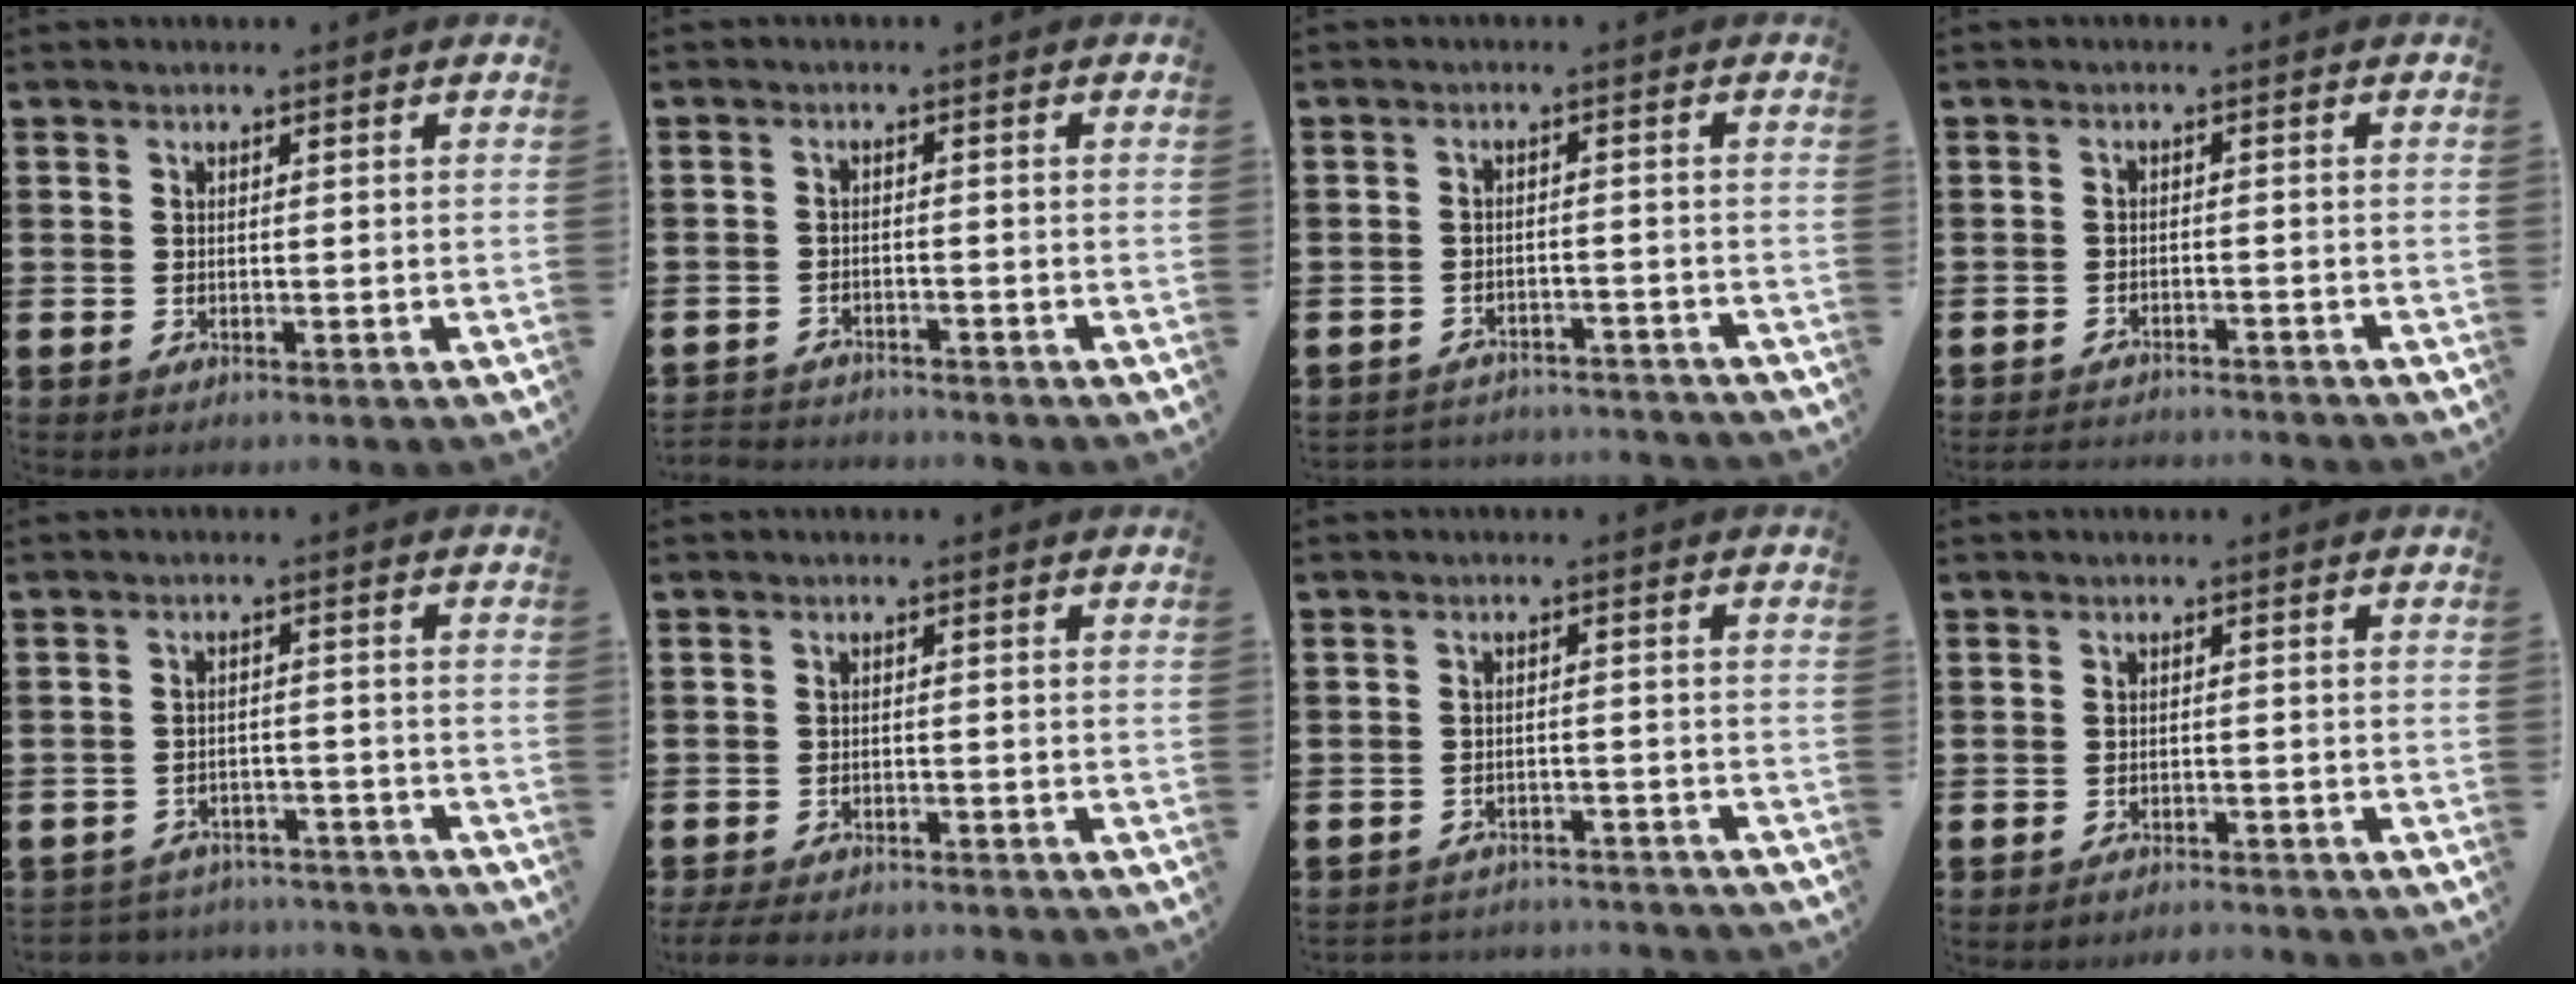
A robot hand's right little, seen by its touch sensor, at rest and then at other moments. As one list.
[{"total": 2.2, "force": [-2.2, 0.1, -0.3], "torque": [-0.001, 0.001, -0.050]}, {"total": 2.6, "force": [-2.6, 0.1, -0.2], "torque": [-0.004, 0.002, -0.057]}, {"total": 1.9, "force": [-1.9, -0.1, -0.1], "torque": [-0.002, 0.003, -0.040]}, {"total": 2.9, "force": [-2.9, 0.5, -0.3], "torque": [-0.004, 0.002, -0.064]}, {"total": 2.1, "force": [-2.0, 0.3, 0.6], "torque": [-0.012, 0.005, -0.042]}, {"total": 2.4, "force": [-2.3, 0.1, -0.2], "torque": [-0.004, 0.001, -0.052]}, {"total": 1.2, "force": [-1.2, 0.0, 0.1], "torque": [-0.005, 0.001, -0.024]}]